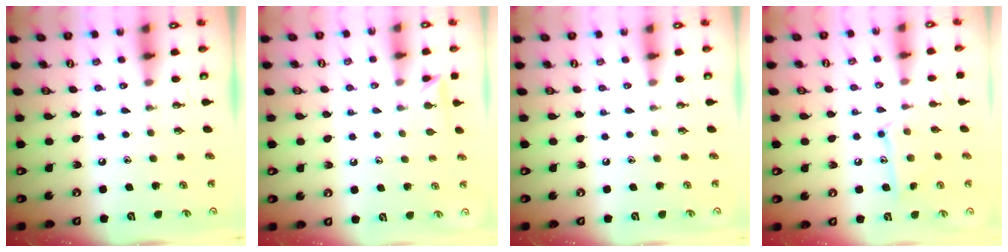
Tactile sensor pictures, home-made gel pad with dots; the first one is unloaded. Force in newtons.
{"total": 3.9, "press": 3.9, "slide": 0.3}
{"total": 0.0}
{"total": 11.1, "press": 11.1, "slide": 0.2}